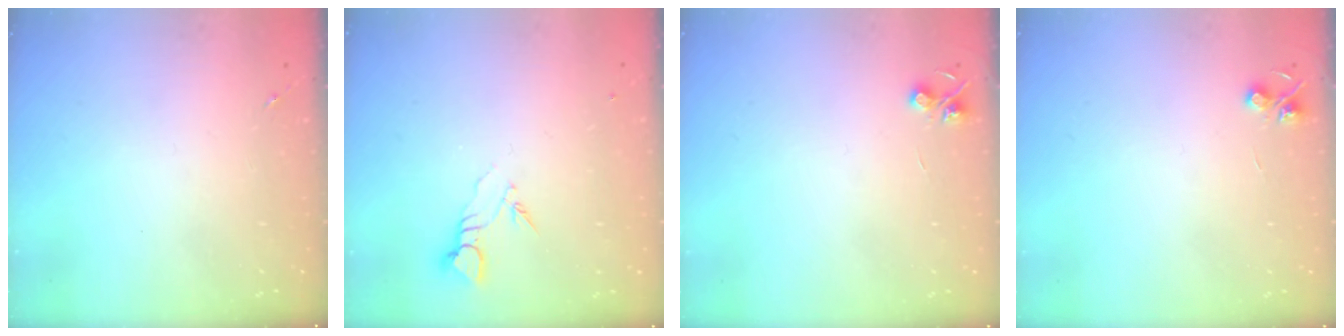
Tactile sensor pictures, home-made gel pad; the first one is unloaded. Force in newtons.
{"total": 3.7, "press": 3.6, "slide": 0.4}
{"total": 4.6, "press": 4.6, "slide": 0.6}
{"total": 4.6, "press": 4.6, "slide": 0.6}